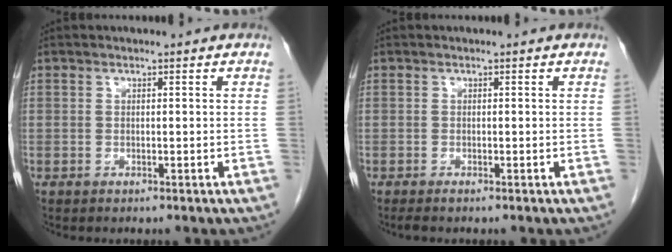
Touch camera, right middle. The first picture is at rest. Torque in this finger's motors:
{"motor_torque": [0.32, -0.19, 0.03, 0.02]}